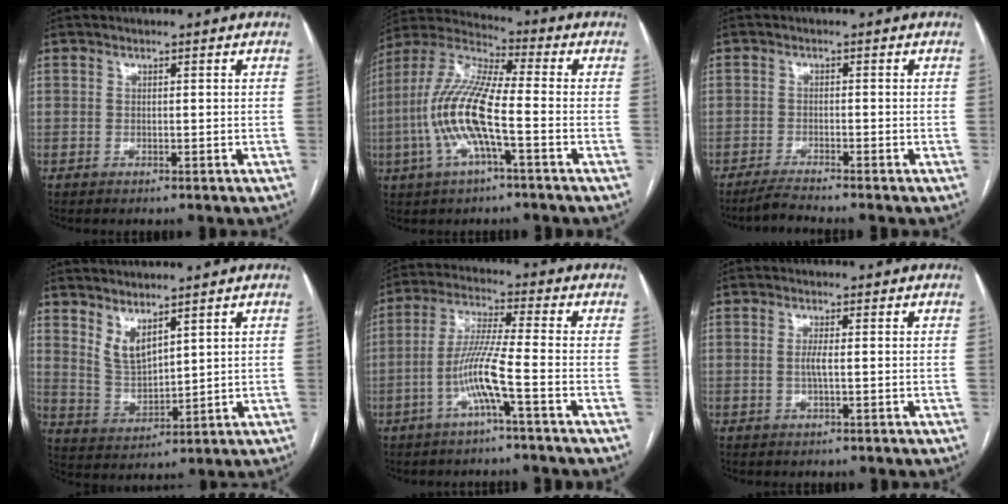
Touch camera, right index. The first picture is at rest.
{"total": 13.5, "force": [-3.1, 2.4, 12.9], "torque": [-0.283, 0.008, -0.065]}
{"total": 3.0, "force": [-2.7, -1.1, 0.7], "torque": [-0.026, -0.017, -0.054]}
{"total": 5.2, "force": [3.9, 1.6, 3.1], "torque": [-0.070, -0.015, 0.089]}
{"total": 5.6, "force": [-2.3, -0.7, 5.0], "torque": [-0.105, 0.007, -0.047]}
{"total": 1.7, "force": [-0.1, -0.1, 1.7], "torque": [-0.039, -0.003, -0.002]}